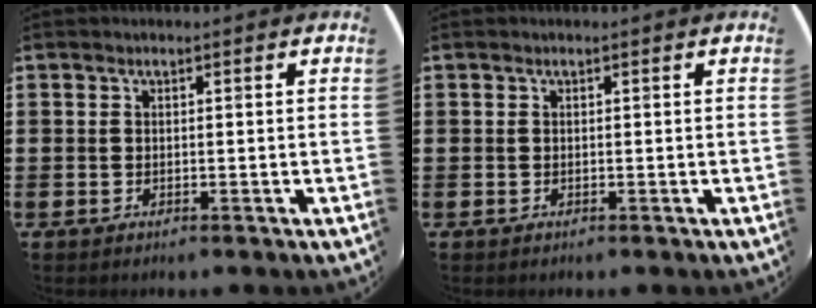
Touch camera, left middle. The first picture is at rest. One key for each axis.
{"total": 0.0}